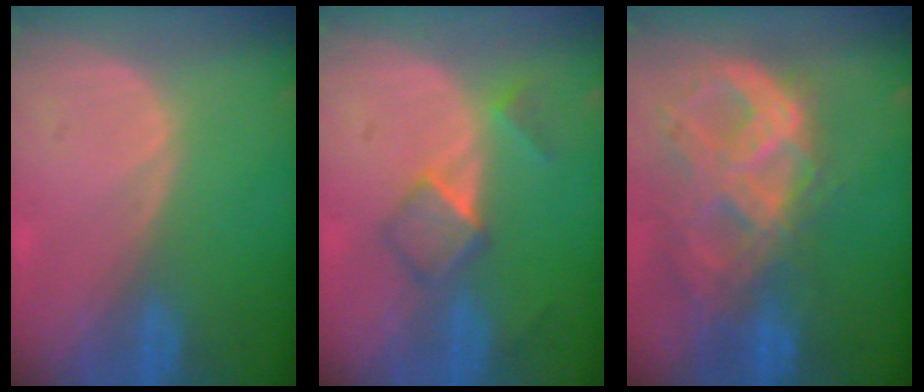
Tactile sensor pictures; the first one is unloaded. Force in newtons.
{"total": 5.0, "press": 4.4, "slide": 2.4}
{"total": 11.1, "press": 9.4, "slide": 5.9}